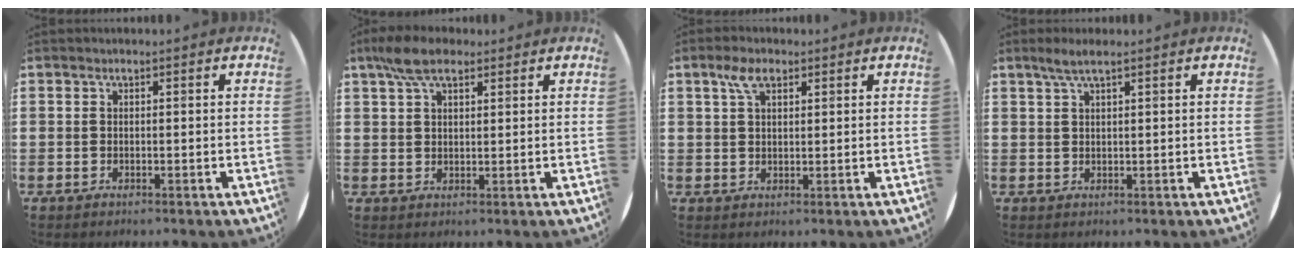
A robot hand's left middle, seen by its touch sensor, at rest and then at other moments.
{"total": 5.7, "force": [4.0, 2.7, 3.0], "torque": [-0.060, 0.003, 0.073]}
{"total": 3.7, "force": [2.3, 1.9, 2.2], "torque": [-0.050, 0.008, 0.043]}
{"total": 2.4, "force": [1.6, 0.0, 1.7], "torque": [-0.036, 0.002, 0.028]}